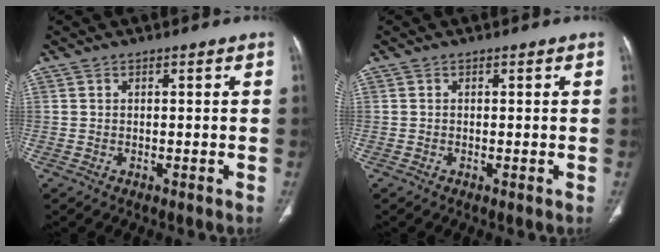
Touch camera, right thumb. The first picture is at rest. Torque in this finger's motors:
{"motor_torque": [0.28, -0.43, -0.04, 0.24, 0.03]}